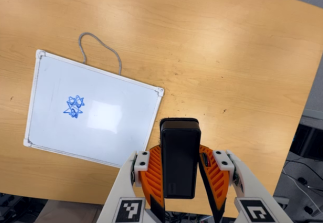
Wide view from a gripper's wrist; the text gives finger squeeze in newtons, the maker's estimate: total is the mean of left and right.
{"total": 5.7, "left": 4.5, "right": 6.9}